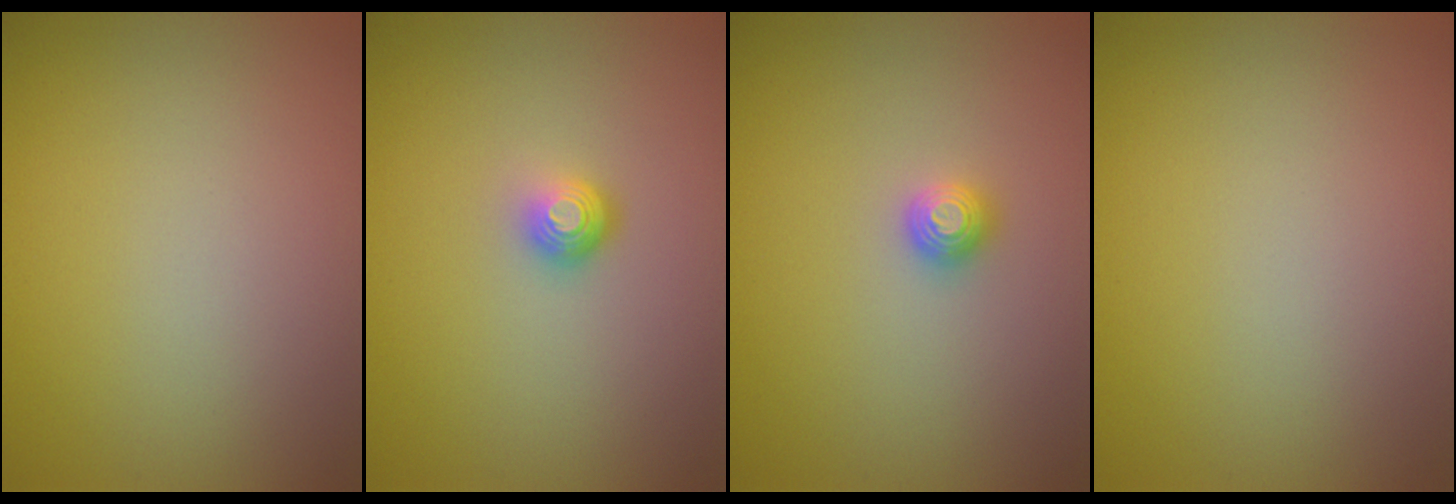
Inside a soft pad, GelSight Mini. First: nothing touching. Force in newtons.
{"total": 1.8, "press": 1.2, "slide": 1.4}
{"total": 1.2, "press": 1.2, "slide": 0.2}
{"total": 0.0}